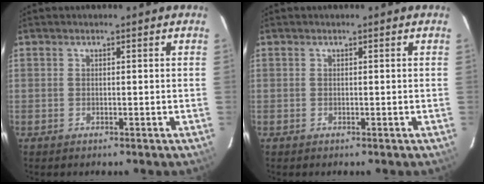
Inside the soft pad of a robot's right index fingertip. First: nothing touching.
{"total": 0.0}